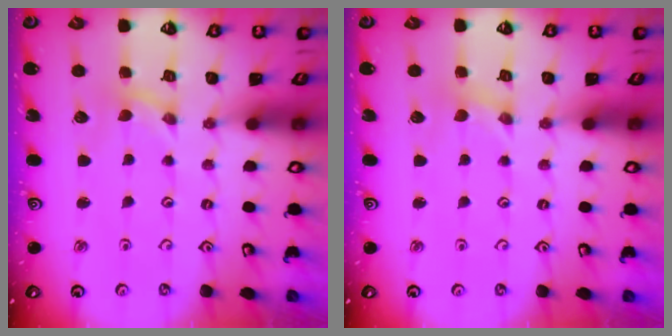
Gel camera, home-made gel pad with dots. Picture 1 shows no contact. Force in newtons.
{"total": 0.0}